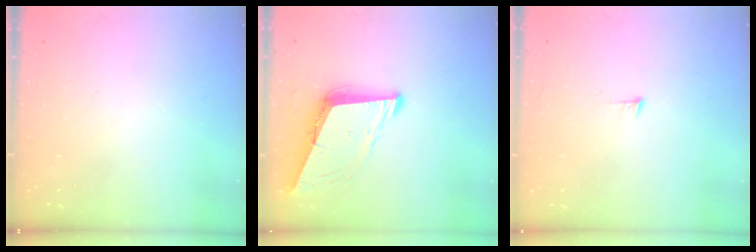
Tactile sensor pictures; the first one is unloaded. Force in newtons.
{"total": 8.9, "press": 8.1, "slide": 3.6}
{"total": 4.5, "press": 4.5, "slide": 0.3}